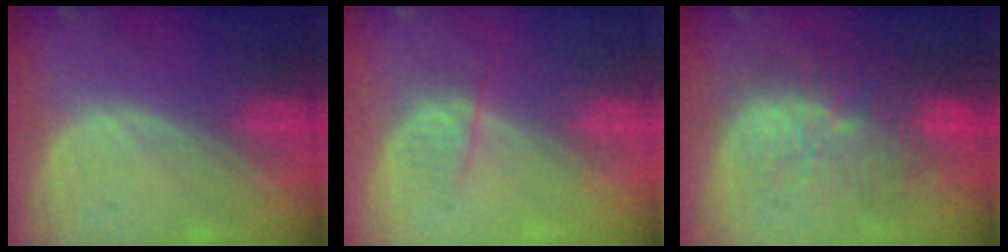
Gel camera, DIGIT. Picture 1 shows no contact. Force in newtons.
{"total": 2.5, "press": 2.3, "slide": 0.9}
{"total": 11.3, "press": 9.9, "slide": 5.4}